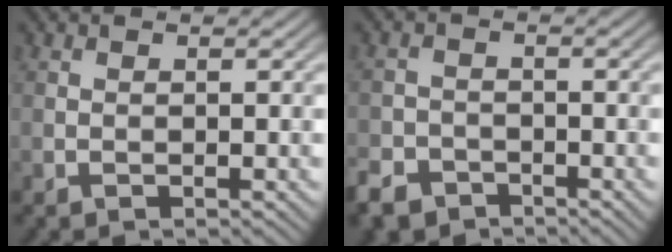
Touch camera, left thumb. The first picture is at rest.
{"total": 4.5, "force": [-3.5, 2.5, 1.2], "torque": [-0.029, -0.004, -0.071]}